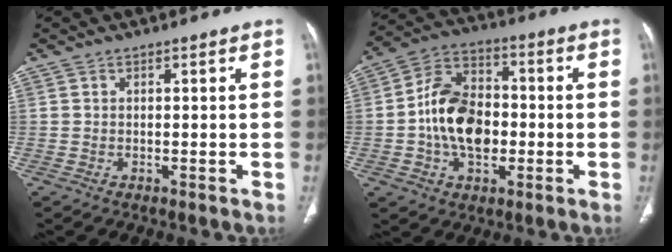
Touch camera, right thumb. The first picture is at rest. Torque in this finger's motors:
{"motor_torque": [2.10, 2.01, 1.56, -0.55, 0.19]}